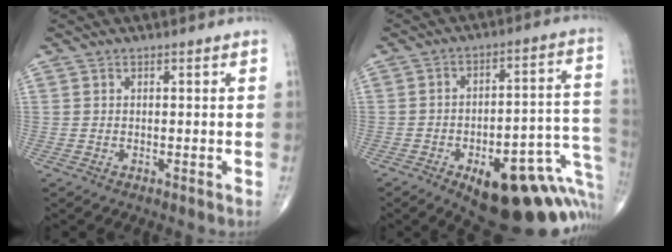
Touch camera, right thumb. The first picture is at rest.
{"total": 25.1, "force": [-10.5, 10.3, 20.3], "torque": [-0.182, 0.069, -0.127]}